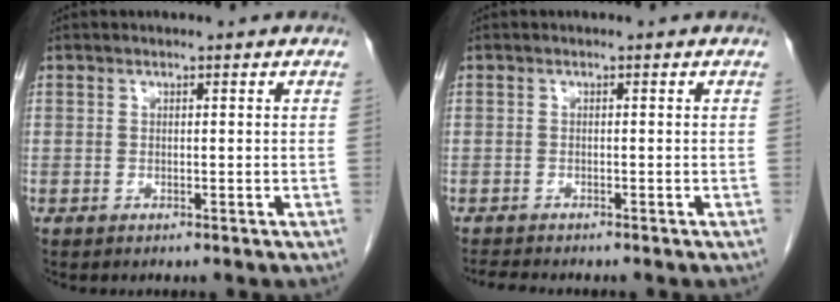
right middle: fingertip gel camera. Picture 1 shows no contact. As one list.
[{"total": 2.2, "force": [-2.1, 0.2, 0.7], "torque": [-0.014, -0.008, -0.033]}]